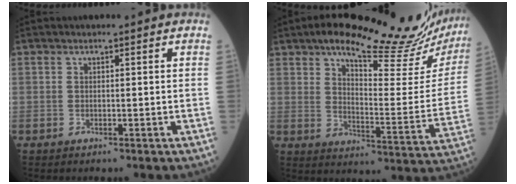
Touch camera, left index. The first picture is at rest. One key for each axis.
{"total": 23.3, "fx": 19.8, "fy": 4.1, "fz": 11.6, "tx": -0.163, "ty": -0.037, "tz": 0.247}